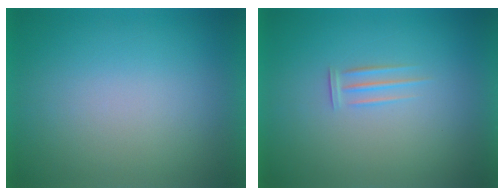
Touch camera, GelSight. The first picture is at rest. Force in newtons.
{"total": 1.7}